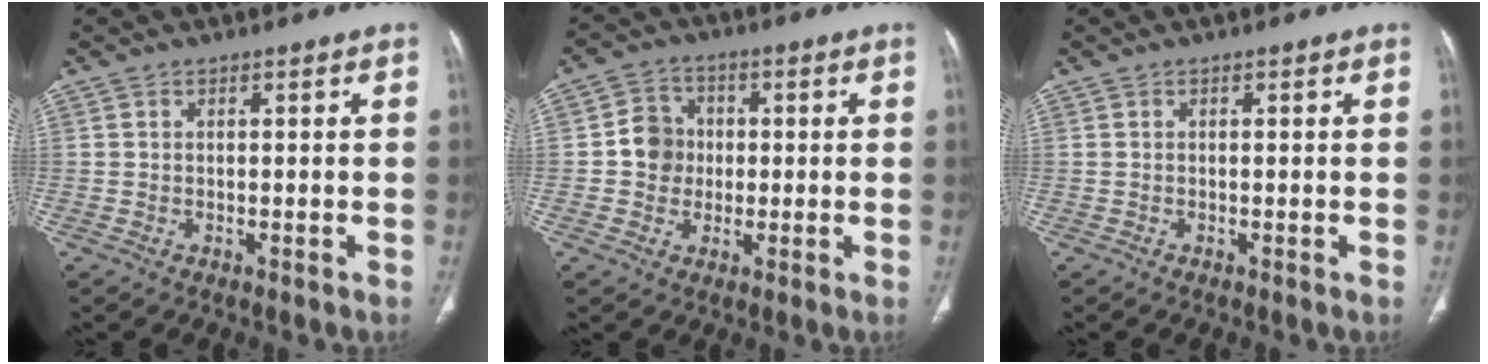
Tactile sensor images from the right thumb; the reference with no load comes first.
{"total": 6.5, "force": [-0.1, 6.0, 2.5], "torque": [-0.011, 0.010, -0.008]}
{"total": 0.0}